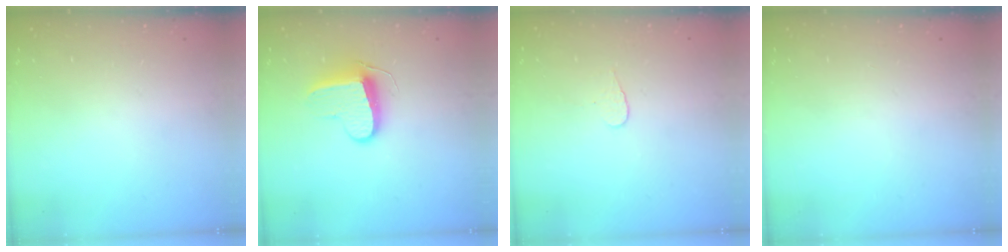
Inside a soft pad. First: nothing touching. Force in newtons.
{"total": 9.6, "press": 9.6, "slide": 0.2}
{"total": 3.7, "press": 3.7, "slide": 0.4}
{"total": 0.0}